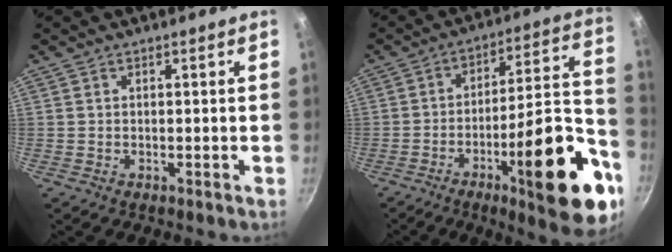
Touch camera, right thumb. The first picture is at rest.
{"total": 25.9, "force": [-10.9, 7.2, 22.3], "torque": [-0.267, 0.056, -0.163]}